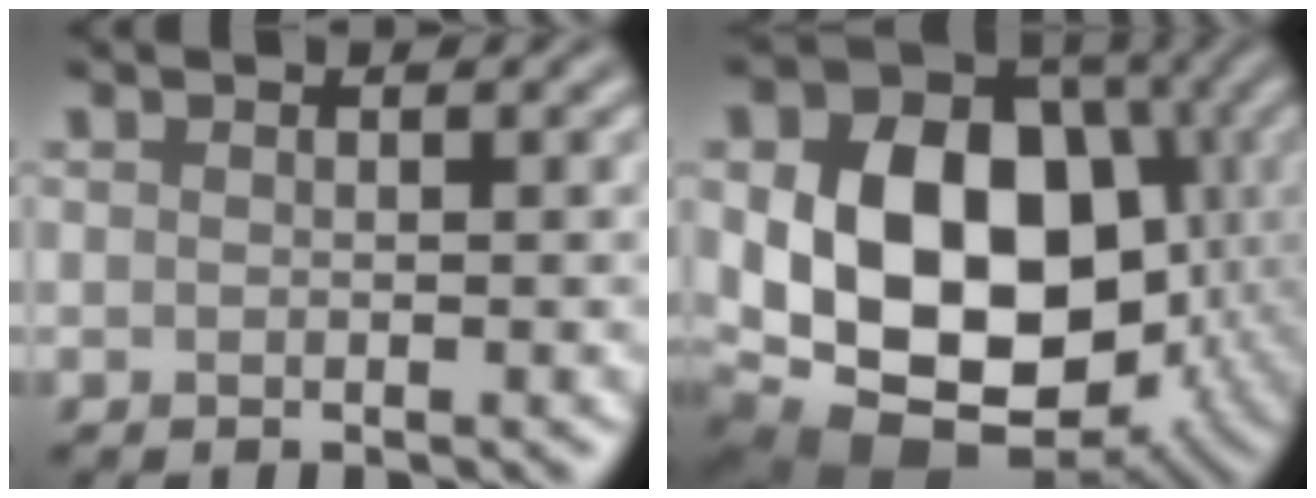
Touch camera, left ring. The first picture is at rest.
{"total": 17.1, "force": [-1.5, 12.8, 11.3], "torque": [-0.166, -0.007, -0.025]}